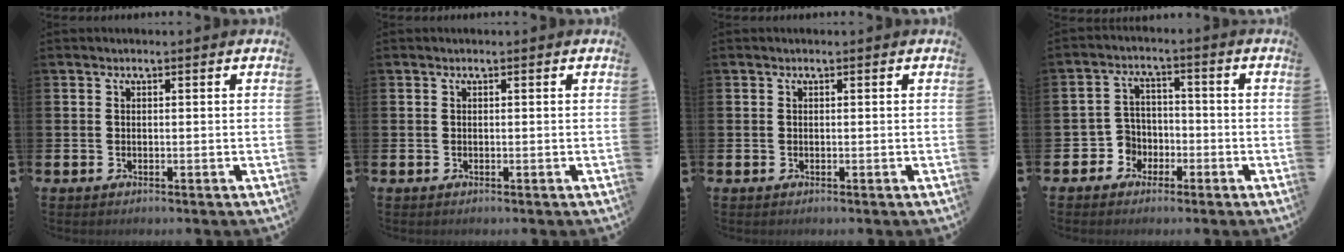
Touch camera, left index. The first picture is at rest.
{"total": 0.0}
{"total": 0.0}
{"total": 4.2, "force": [-2.0, 3.7, 0.4], "torque": [-0.026, 0.004, -0.042]}